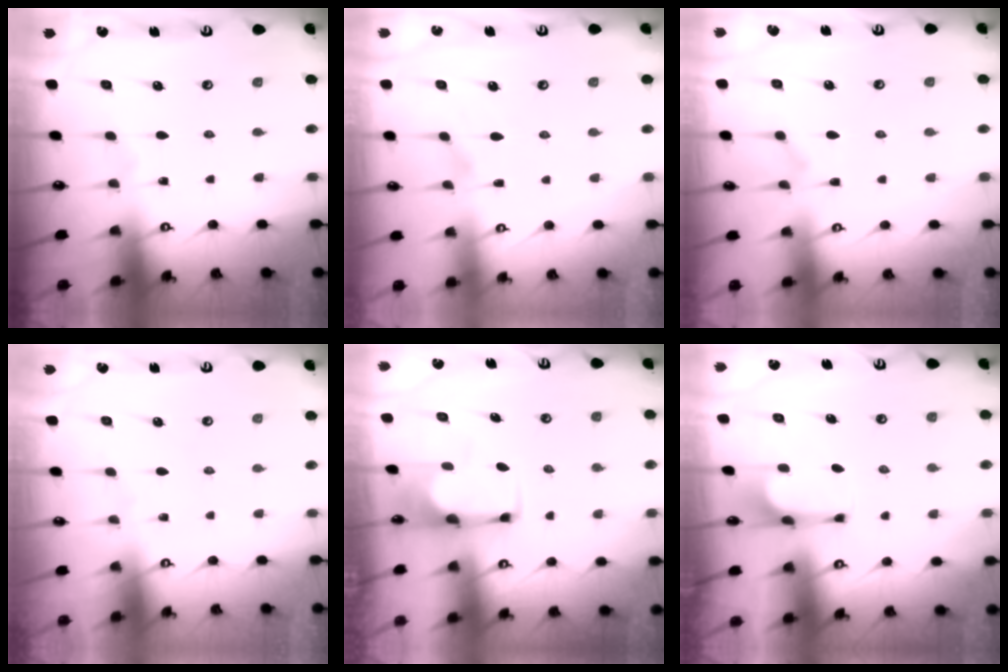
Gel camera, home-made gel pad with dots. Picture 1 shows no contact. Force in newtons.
{"total": 3.7, "press": 3.5, "slide": 1.1}
{"total": 1.1, "press": 0.3, "slide": 1.0}
{"total": 1.5, "press": 1.4, "slide": 0.6}
{"total": 1.7, "press": 1.5, "slide": 0.8}
{"total": 1.2, "press": 0.7, "slide": 1.0}